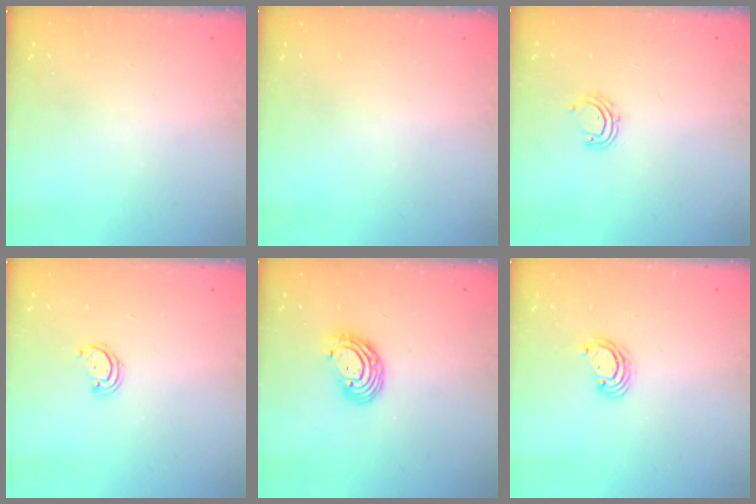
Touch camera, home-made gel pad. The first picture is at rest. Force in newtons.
{"total": 0.0}
{"total": 5.6, "press": 5.4, "slide": 1.5}
{"total": 2.2, "press": 2.2, "slide": 0.2}
{"total": 8.2, "press": 8.1, "slide": 1.3}
{"total": 3.3, "press": 3.3, "slide": 0.4}